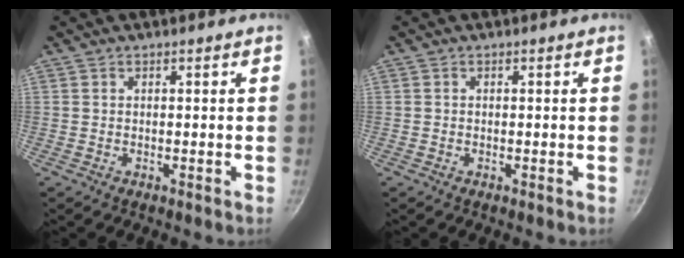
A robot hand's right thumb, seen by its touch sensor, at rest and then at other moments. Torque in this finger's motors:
{"motor_torque": [-0.17, 0.09, -0.19, 0.26, 0.00]}